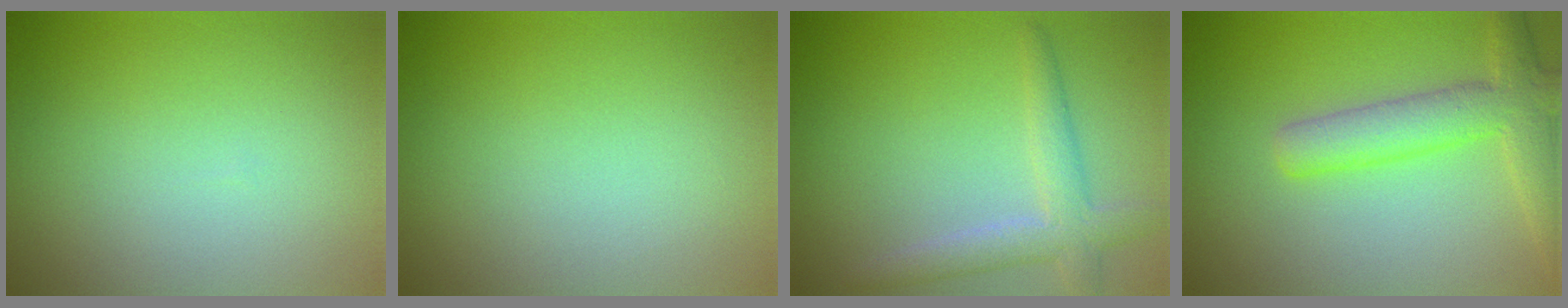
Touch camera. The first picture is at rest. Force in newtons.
{"total": 0.0}
{"total": 3.2, "press": 3.1, "slide": 0.3}
{"total": 4.6, "press": 4.6, "slide": 0.2}